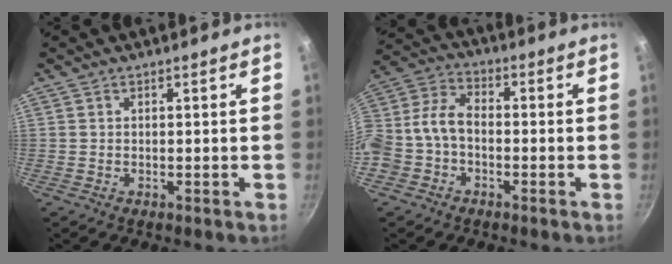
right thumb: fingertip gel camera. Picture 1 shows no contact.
{"total": 9.7, "force": [-2.5, 7.0, 6.3], "torque": [-0.122, 0.046, -0.063]}